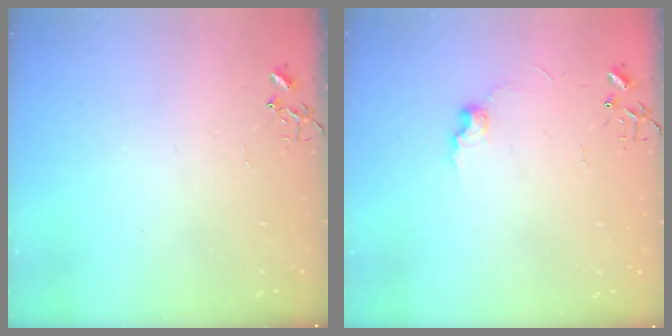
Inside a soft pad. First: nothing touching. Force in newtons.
{"total": 7.9, "press": 7.9, "slide": 0.7}